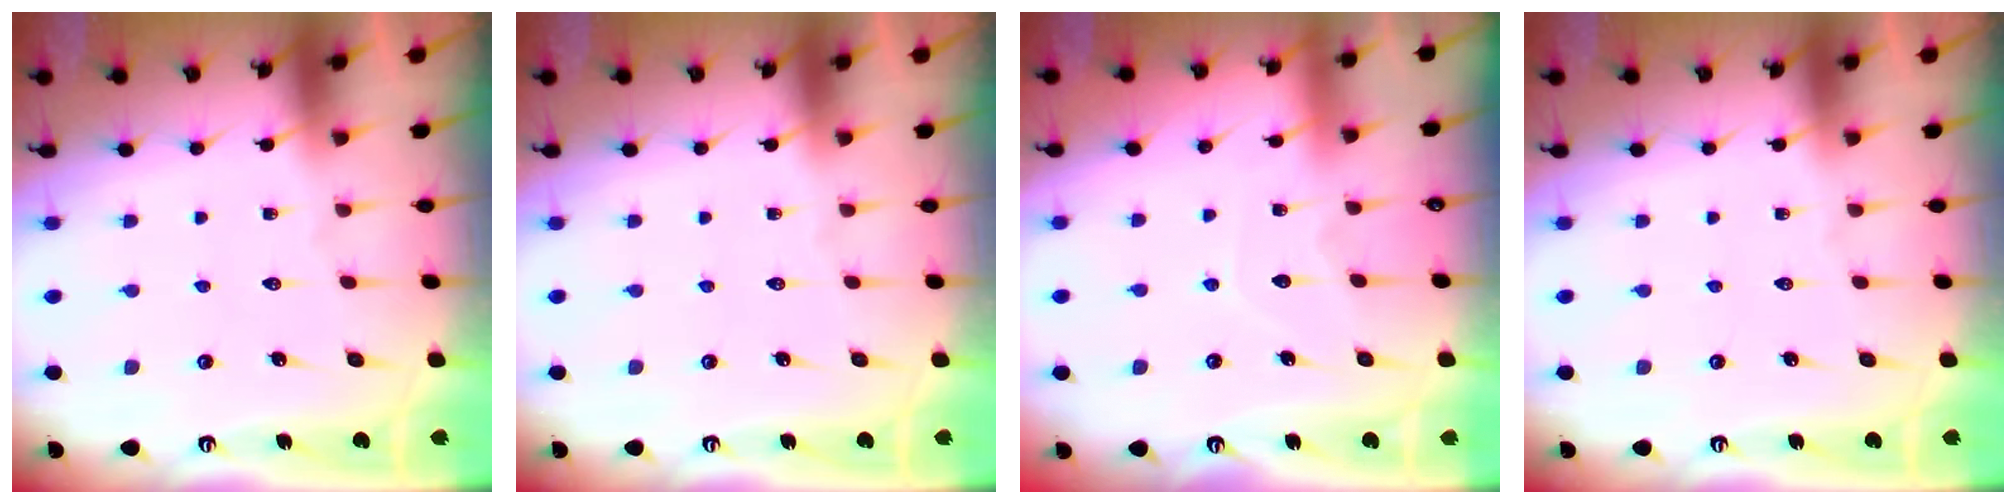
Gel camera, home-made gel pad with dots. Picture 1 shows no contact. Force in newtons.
{"total": 0.0}
{"total": 5.9, "press": 5.9, "slide": 0.5}
{"total": 0.0}